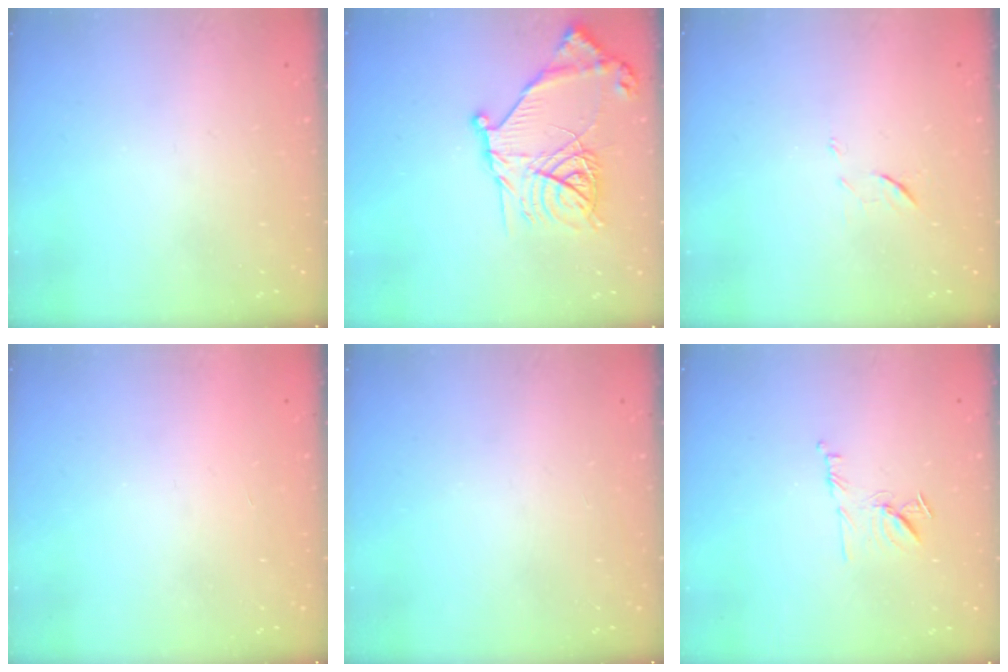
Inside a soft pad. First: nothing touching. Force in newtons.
{"total": 18.8, "press": 18.7, "slide": 2.0}
{"total": 5.8, "press": 5.7, "slide": 1.3}
{"total": 1.6, "press": 1.6, "slide": 0.1}
{"total": 0.0}
{"total": 8.2, "press": 8.1, "slide": 1.2}